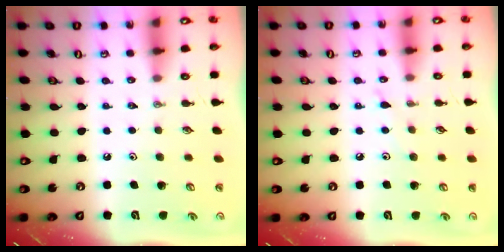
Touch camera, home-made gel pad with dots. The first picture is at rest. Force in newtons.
{"total": 3.5, "press": 3.5, "slide": 0.4}